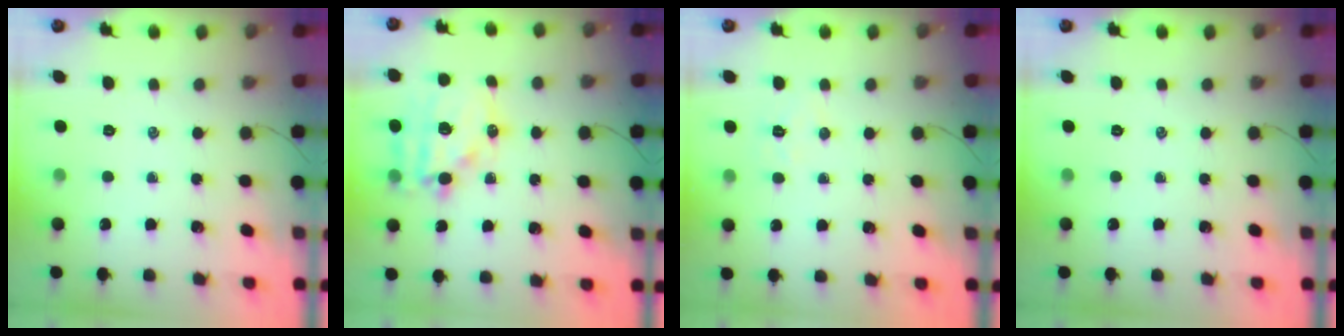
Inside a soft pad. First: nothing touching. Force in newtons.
{"total": 15.6, "press": 15.2, "slide": 3.8}
{"total": 5.1, "press": 5.0, "slide": 1.1}
{"total": 0.0}